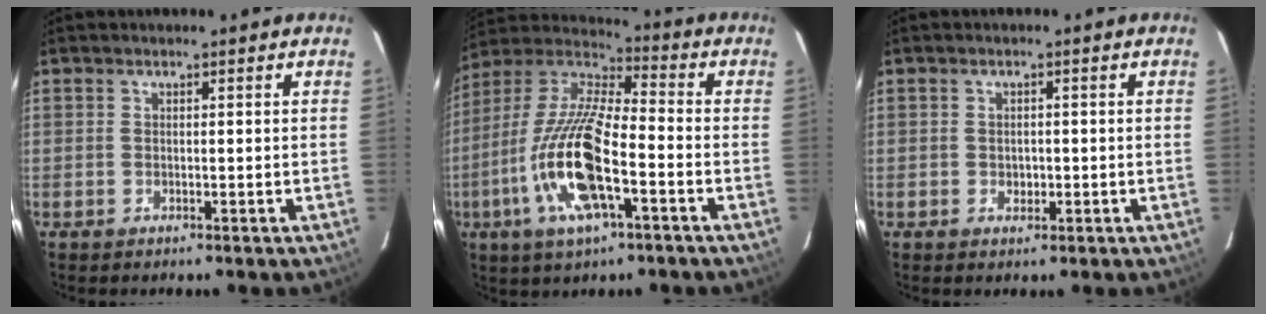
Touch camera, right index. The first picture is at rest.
{"total": 18.4, "force": [-6.6, 5.6, 16.2], "torque": [-0.335, -0.015, -0.135]}
{"total": 1.7, "force": [-0.4, 1.5, 0.8], "torque": [-0.010, 0.002, -0.004]}